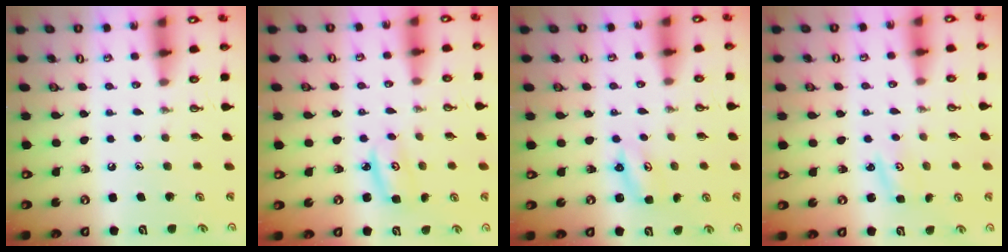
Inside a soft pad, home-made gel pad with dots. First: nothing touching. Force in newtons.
{"total": 3.5, "press": 3.5, "slide": 0.4}
{"total": 2.9, "press": 2.9, "slide": 0.3}
{"total": 2.0, "press": 2.0, "slide": 0.3}